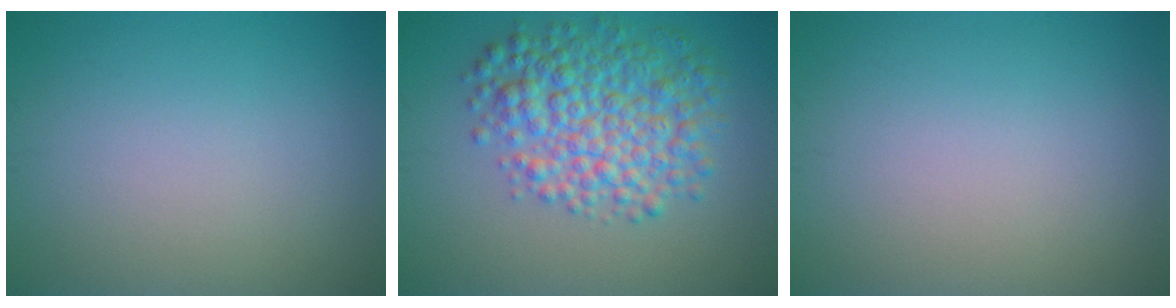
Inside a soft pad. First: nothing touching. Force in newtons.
{"total": 7.0, "press": 7.0, "slide": 0.0}
{"total": 0.0}